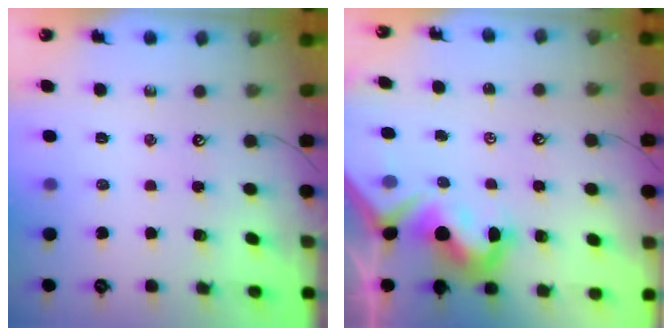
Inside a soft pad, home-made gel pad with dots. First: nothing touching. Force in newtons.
{"total": 9.5, "press": 9.4, "slide": 1.6}